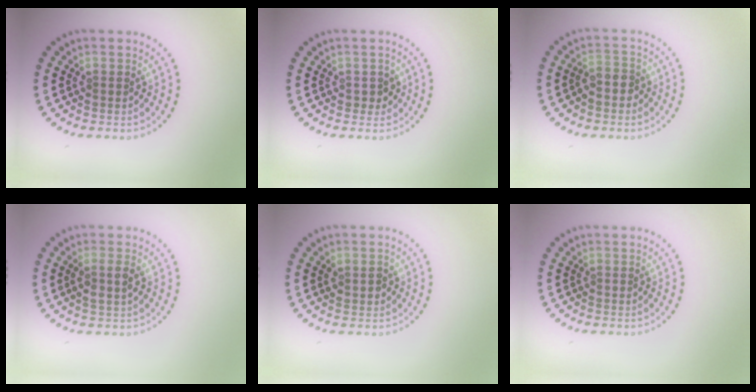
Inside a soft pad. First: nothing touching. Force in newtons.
{"total": 1.1, "press": 1.0, "slide": 0.5}
{"total": 2.0, "press": 1.8, "slide": 0.9}
{"total": 1.8, "press": 1.7, "slide": 0.6}
{"total": 1.4, "press": 1.3, "slide": 0.4}
{"total": 0.0}